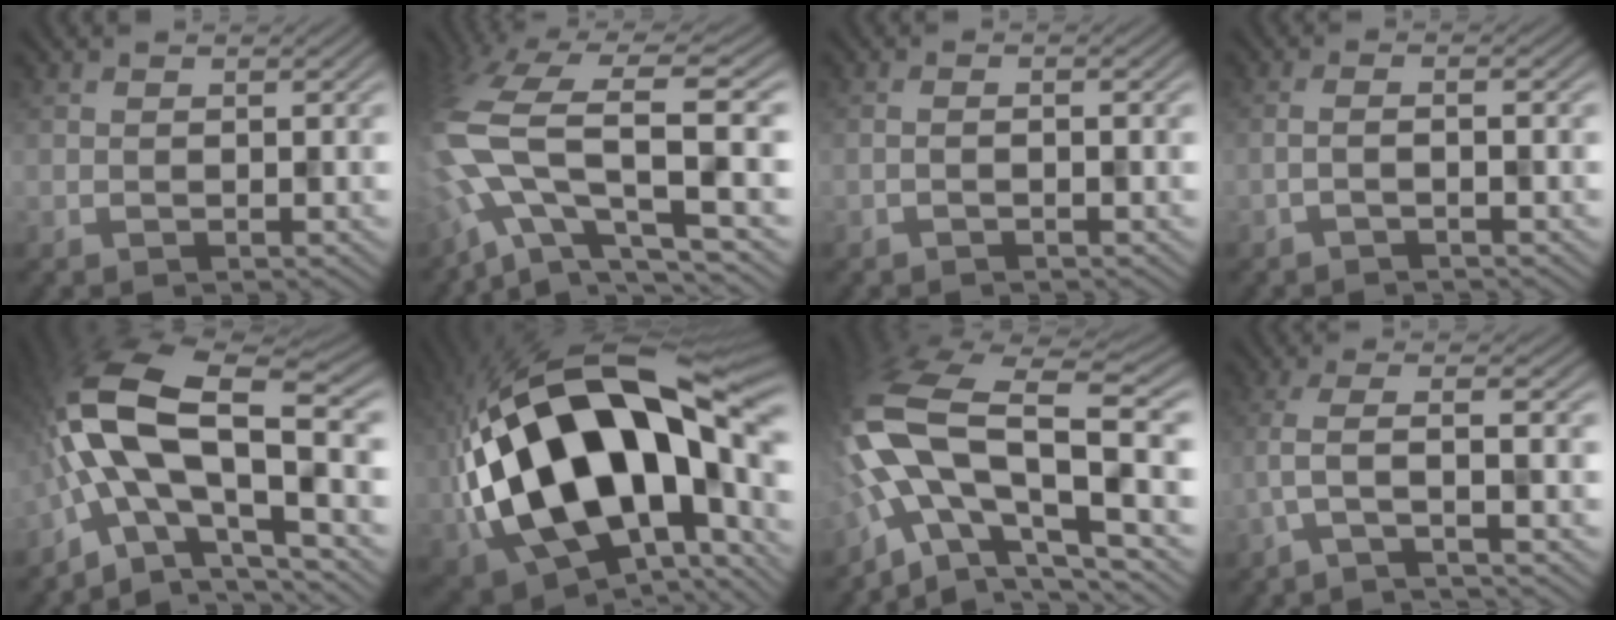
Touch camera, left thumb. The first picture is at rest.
{"total": 15.7, "force": [-1.7, 6.4, 14.3], "torque": [-0.350, -0.019, -0.010]}
{"total": 1.0, "force": [-0.7, 0.0, 0.7], "torque": [-0.015, 0.008, -0.018]}
{"total": 2.0, "force": [-1.0, 0.2, 1.7], "torque": [-0.020, 0.012, -0.035]}
{"total": 16.9, "force": [-1.9, 7.6, 15.0], "torque": [-0.300, 0.008, -0.041]}
{"total": 22.4, "force": [0.4, 12.3, 18.7], "torque": [-0.410, -0.004, 0.009]}
{"total": 17.2, "force": [-3.3, 7.9, 14.9], "torque": [-0.320, -0.003, -0.058]}
{"total": 4.3, "force": [-1.8, 0.5, 3.8], "torque": [-0.067, 0.009, -0.060]}